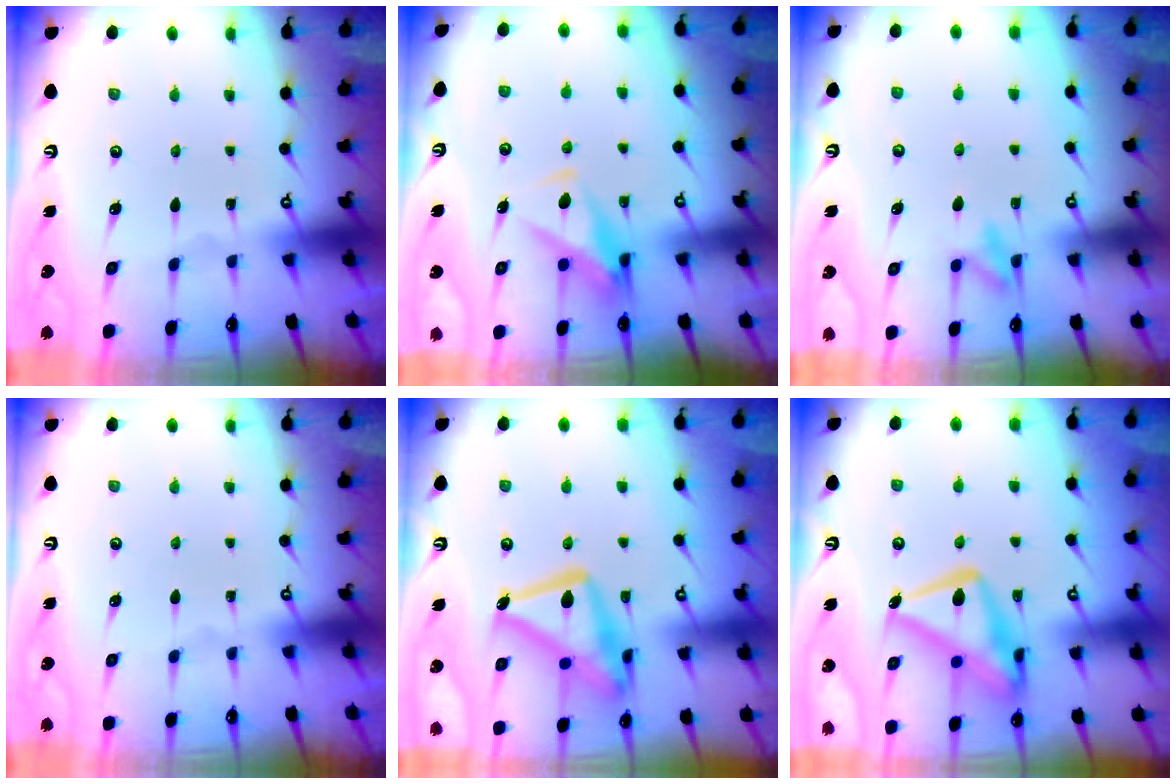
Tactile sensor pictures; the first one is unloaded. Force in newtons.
{"total": 8.5, "press": 8.5, "slide": 0.8}
{"total": 8.7, "press": 8.7, "slide": 0.8}
{"total": 0.0}
{"total": 19.4, "press": 19.4, "slide": 1.4}
{"total": 18.3, "press": 18.2, "slide": 1.5}